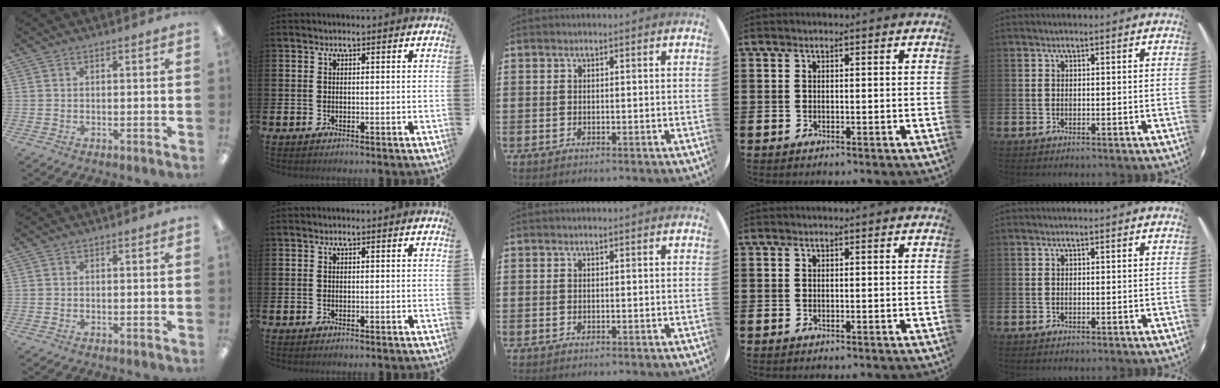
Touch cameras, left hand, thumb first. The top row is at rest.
{}